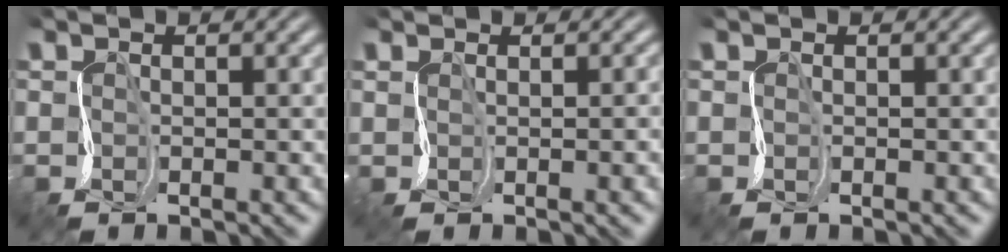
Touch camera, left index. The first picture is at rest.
{"total": 3.5, "force": [0.0, 1.7, 3.1], "torque": [-0.011, 0.010, 0.002]}
{"total": 0.0}